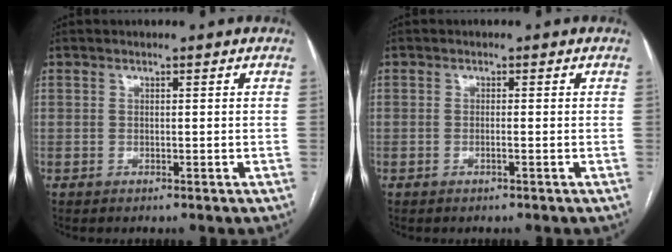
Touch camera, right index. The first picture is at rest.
{"total": 0.8, "force": [-0.3, -0.1, 0.7], "torque": [-0.013, 0.001, -0.004]}